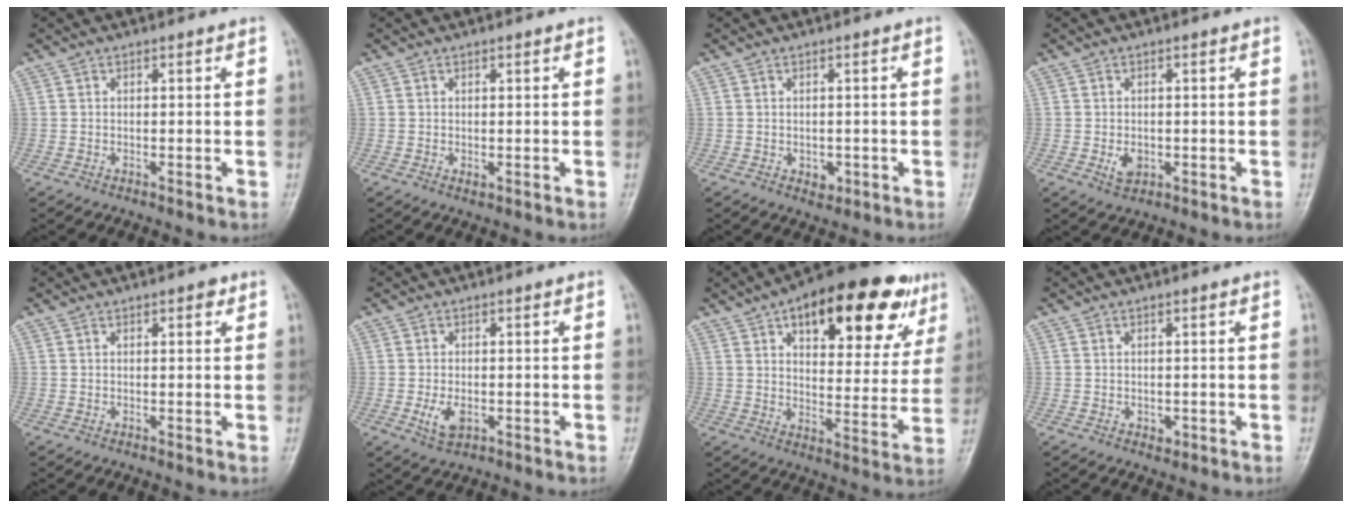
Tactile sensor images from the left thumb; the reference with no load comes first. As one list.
[{"total": 1.0, "force": [0.2, 0.6, 0.8], "torque": [-0.012, -0.003, 0.006]}, {"total": 2.2, "force": [-0.5, 1.7, 1.3], "torque": [-0.010, 0.000, -0.001]}, {"total": 2.8, "force": [-0.6, 2.1, 1.9], "torque": [-0.027, -0.001, -0.005]}, {"total": 1.6, "force": [0.9, 0.7, 1.2], "torque": [-0.011, -0.001, 0.009]}, {"total": 3.8, "force": [-0.9, 2.3, 2.9], "torque": [-0.057, -0.006, -0.012]}, {"total": 24.6, "force": [12.7, 10.8, 18.1], "torque": [-0.216, -0.010, 0.181]}, {"total": 1.3, "force": [-0.2, 1.0, 0.7], "torque": [-0.007, 0.000, 0.000]}]